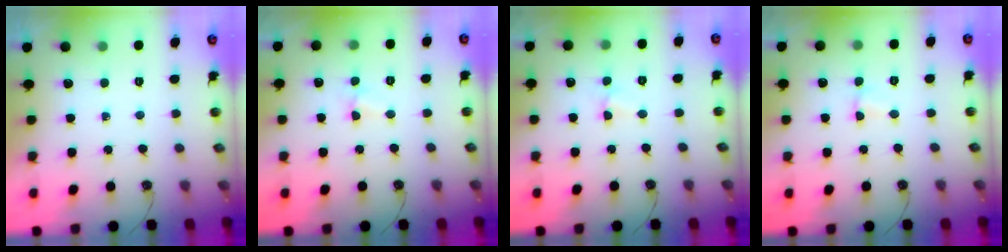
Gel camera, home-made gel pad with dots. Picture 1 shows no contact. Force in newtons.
{"total": 3.0, "press": 2.9, "slide": 0.4}
{"total": 2.4, "press": 2.3, "slide": 0.4}
{"total": 1.1, "press": 1.0, "slide": 0.3}